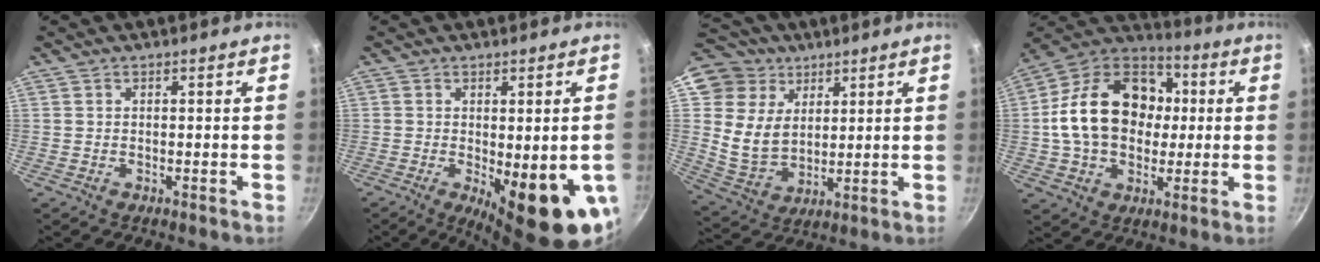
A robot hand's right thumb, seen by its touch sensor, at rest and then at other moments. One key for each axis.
{"total": 14.0, "fx": -3.4, "fy": 4.3, "fz": 12.8, "tx": -0.148, "ty": -0.020, "tz": -0.032}
{"total": 14.3, "fx": 6.7, "fy": 11.3, "fz": 5.7, "tx": -0.086, "ty": -0.020, "tz": 0.129}
{"total": 22.2, "fx": 1.4, "fy": 16.5, "fz": 14.8, "tx": -0.228, "ty": 0.035, "tz": 0.015}